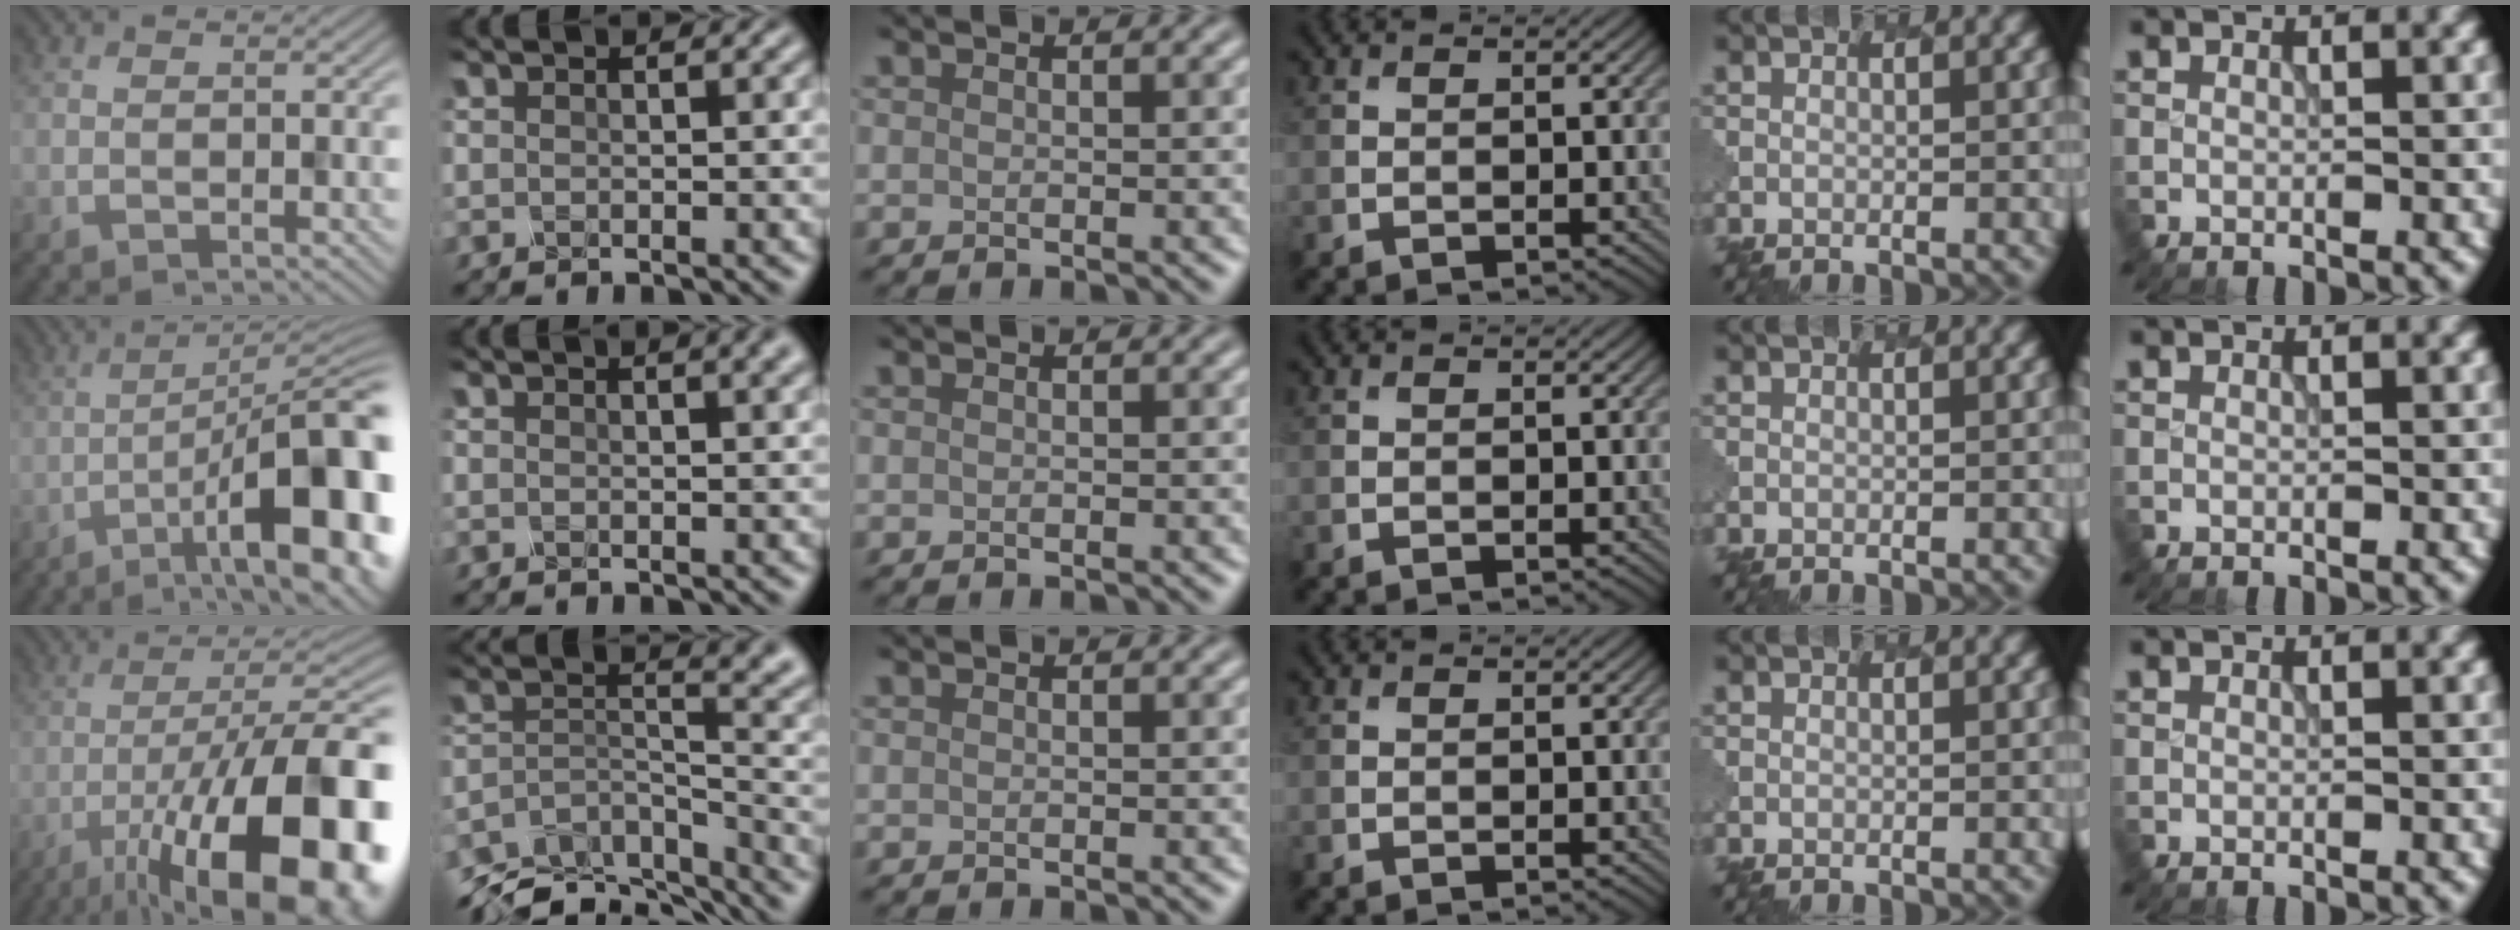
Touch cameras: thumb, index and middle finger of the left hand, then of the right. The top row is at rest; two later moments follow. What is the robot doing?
{"motion": "dispense", "object": "syringe"}